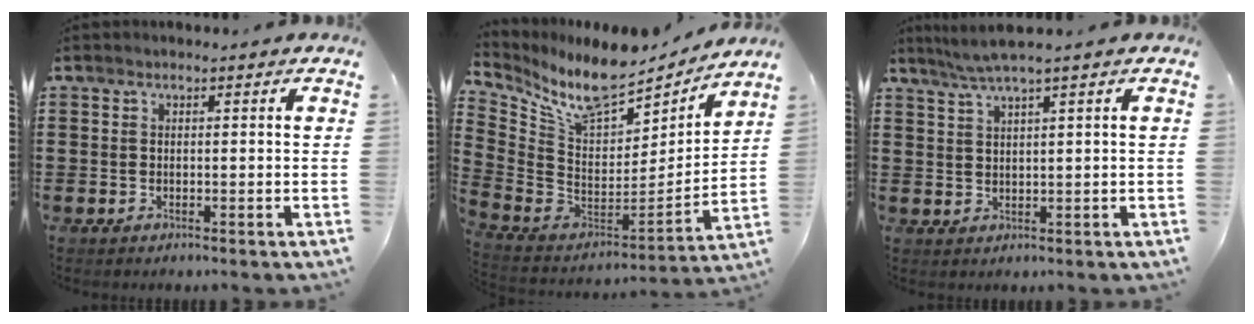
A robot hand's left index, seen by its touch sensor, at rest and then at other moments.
{"total": 10.3, "force": [8.3, 3.2, 5.3], "torque": [-0.125, -0.064, 0.143]}
{"total": 2.9, "force": [2.0, -0.4, 2.0], "torque": [-0.043, 0.000, 0.037]}